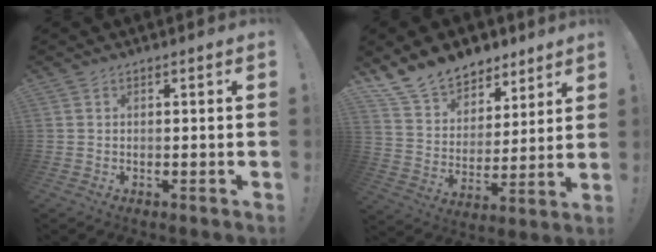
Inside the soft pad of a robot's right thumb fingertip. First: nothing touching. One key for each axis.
{"total": 14.4, "fx": 11.5, "fy": 7.9, "fz": 3.4, "tx": -0.070, "ty": -0.083, "tz": 0.218}